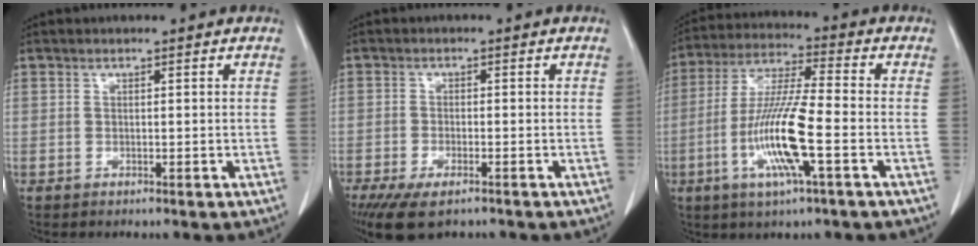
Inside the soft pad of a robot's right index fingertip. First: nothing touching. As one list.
[{"total": 7.6, "force": [-5.4, 2.5, 4.7], "torque": [-0.079, -0.014, -0.086]}, {"total": 12.9, "force": [-3.7, 0.6, 12.4], "torque": [-0.252, -0.010, -0.075]}]